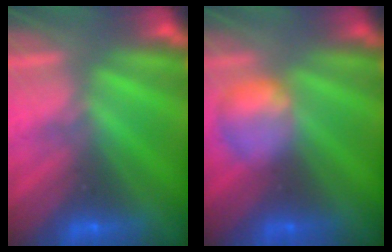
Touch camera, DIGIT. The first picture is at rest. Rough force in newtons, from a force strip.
{"total": 2.4}